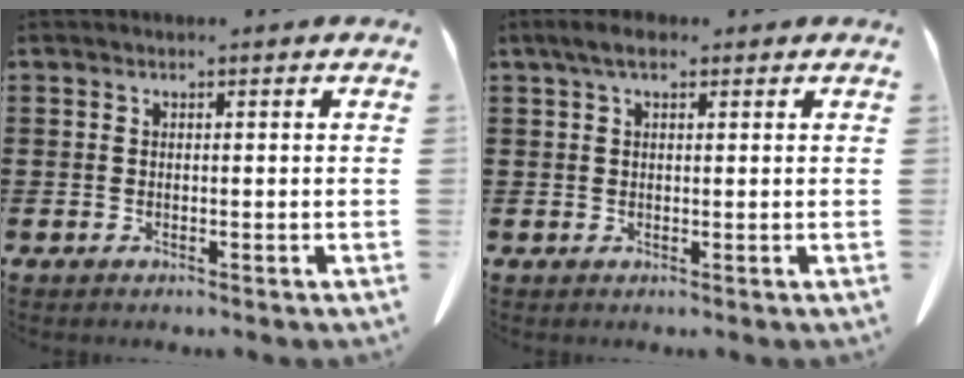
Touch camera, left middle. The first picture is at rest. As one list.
[{"total": 3.0, "force": [1.6, 1.1, 2.3], "torque": [-0.049, 0.005, 0.029]}]